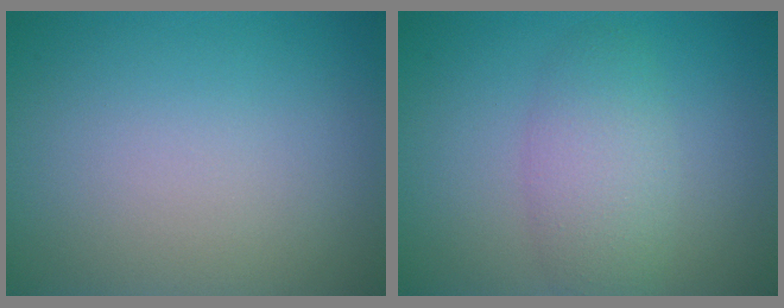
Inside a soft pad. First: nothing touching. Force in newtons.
{"total": 3.6, "press": 3.6, "slide": 0.1}